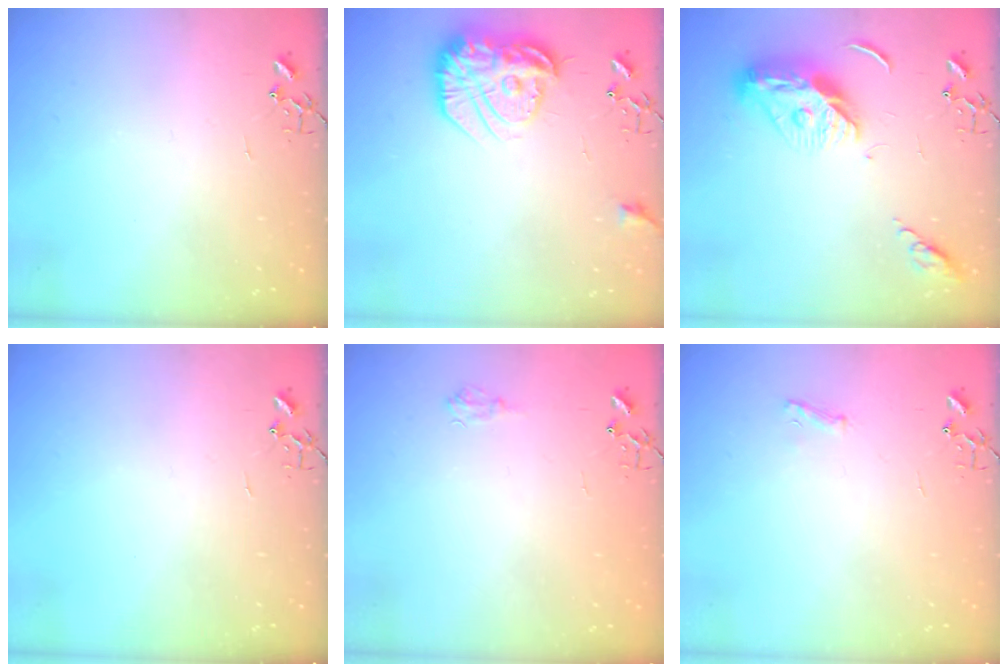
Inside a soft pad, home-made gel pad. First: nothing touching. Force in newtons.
{"total": 17.6, "press": 17.6, "slide": 1.3}
{"total": 13.1, "press": 13.0, "slide": 1.3}
{"total": 0.0}
{"total": 6.1, "press": 6.1, "slide": 0.8}
{"total": 5.5, "press": 5.5, "slide": 0.7}